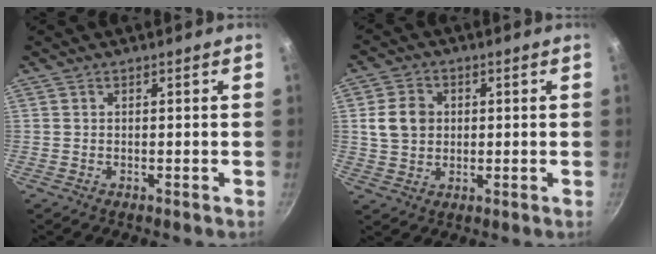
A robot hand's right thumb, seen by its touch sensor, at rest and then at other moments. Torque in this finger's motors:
{"motor_torque": [0.29, 1.74, 0.56, 0.28, 0.05]}